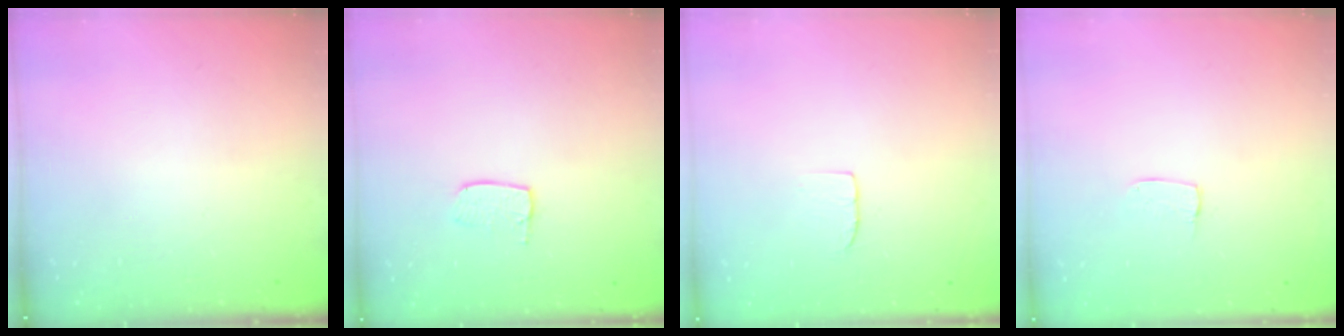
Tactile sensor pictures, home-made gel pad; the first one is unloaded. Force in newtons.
{"total": 5.5, "press": 5.5, "slide": 0.4}
{"total": 3.9, "press": 3.9, "slide": 0.3}
{"total": 4.1, "press": 4.0, "slide": 0.2}